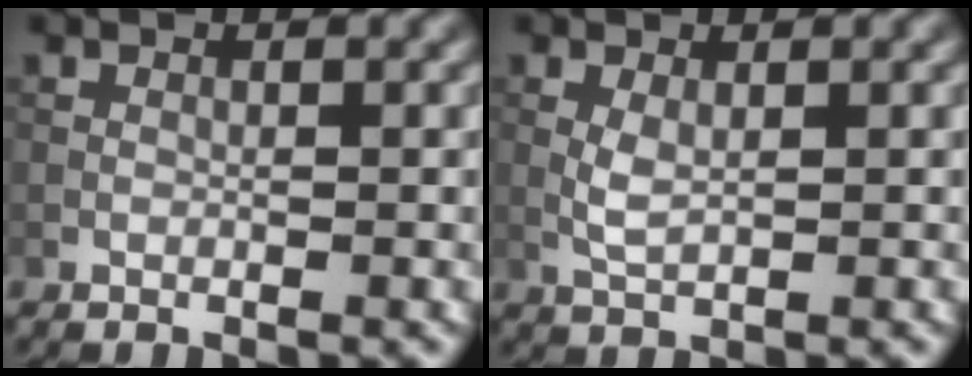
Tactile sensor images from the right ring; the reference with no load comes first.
{"total": 1.7, "force": [0.1, 0.7, 1.6], "torque": [-0.038, 0.002, 0.004]}